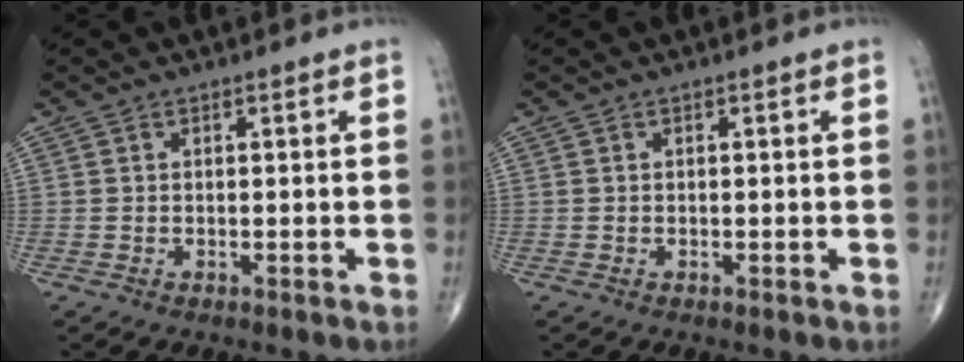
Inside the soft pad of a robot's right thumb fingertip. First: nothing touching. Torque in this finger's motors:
{"motor_torque": [0.10, 0.16, -0.06, -0.01, 0.02]}